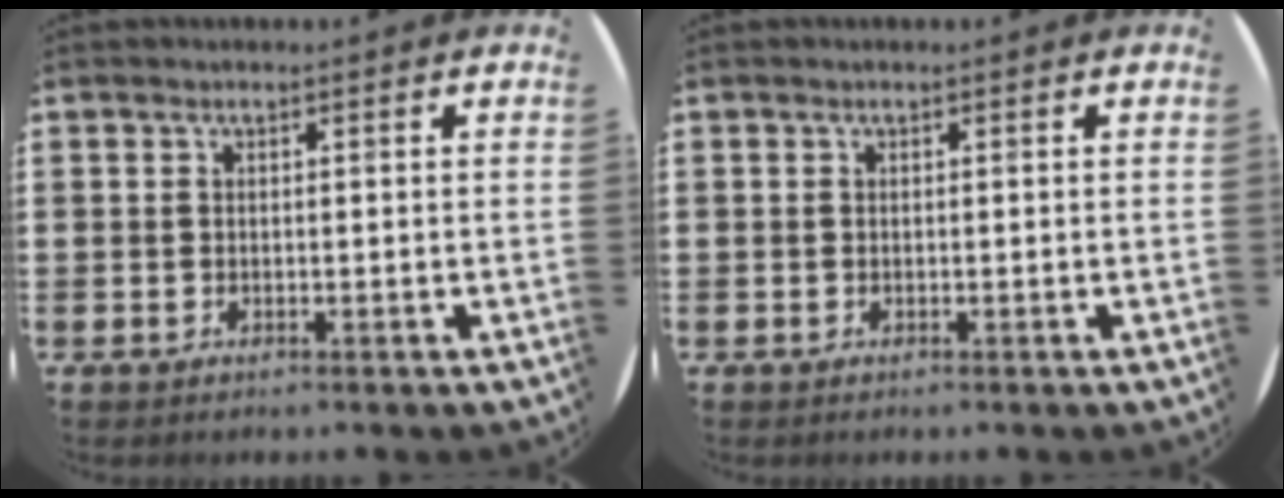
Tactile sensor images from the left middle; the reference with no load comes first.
{"total": 0.0}